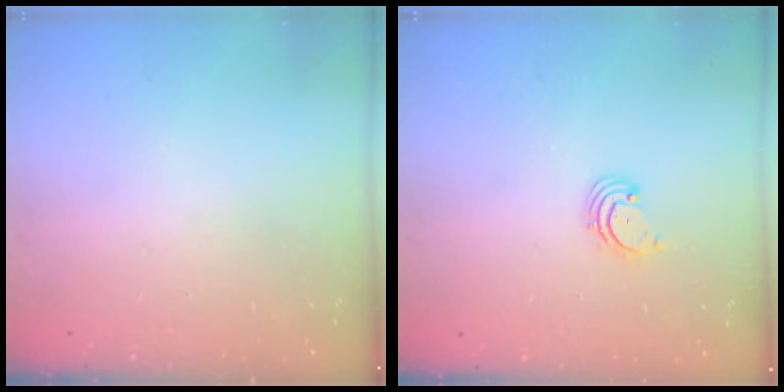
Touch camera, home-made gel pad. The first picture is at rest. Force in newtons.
{"total": 1.7, "press": 1.6, "slide": 0.2}